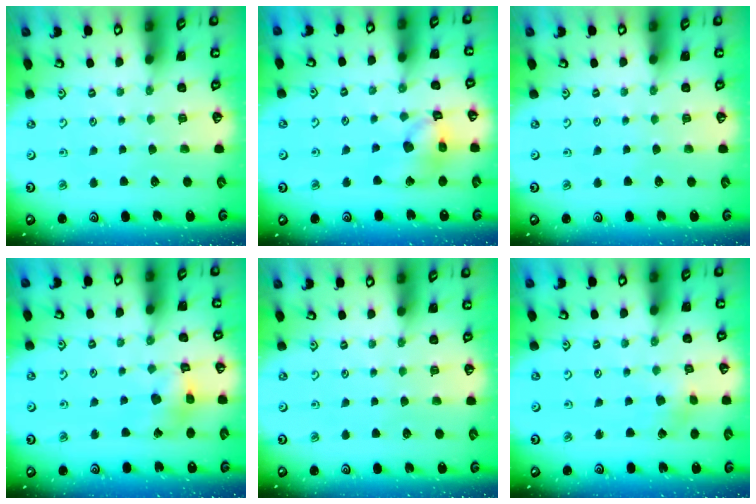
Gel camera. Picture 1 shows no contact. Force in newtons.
{"total": 13.3, "press": 13.1, "slide": 1.8}
{"total": 0.0}
{"total": 9.4, "press": 9.4, "slide": 0.9}
{"total": 0.0}
{"total": 2.7, "press": 2.6, "slide": 0.3}